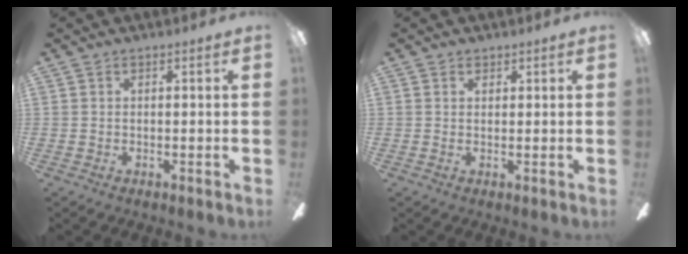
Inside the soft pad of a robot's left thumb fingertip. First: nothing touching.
{"total": 1.3, "force": [0.8, 0.9, 0.5], "torque": [-0.002, -0.001, 0.013]}